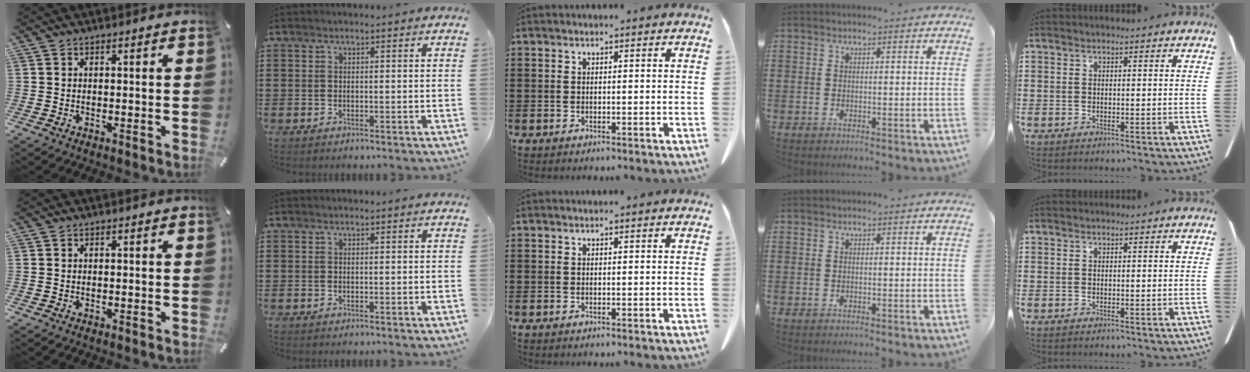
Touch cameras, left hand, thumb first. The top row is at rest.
{}